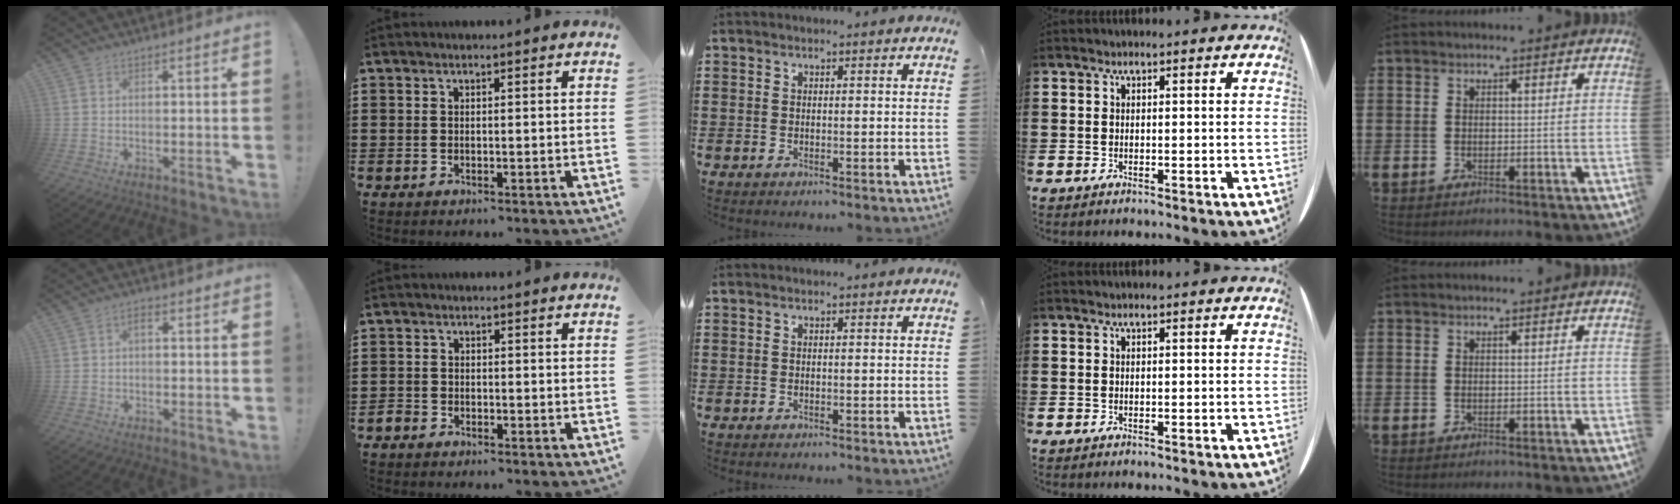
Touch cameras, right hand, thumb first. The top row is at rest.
{"thumb": {"total": 2.3, "force": [0.4, 1.9, 1.2], "torque": [-0.012, -0.001, 0.003]}, "index": {"total": 1.2, "force": [-1.1, 0.4, 0.0], "torque": [-0.004, 0.003, -0.024]}}